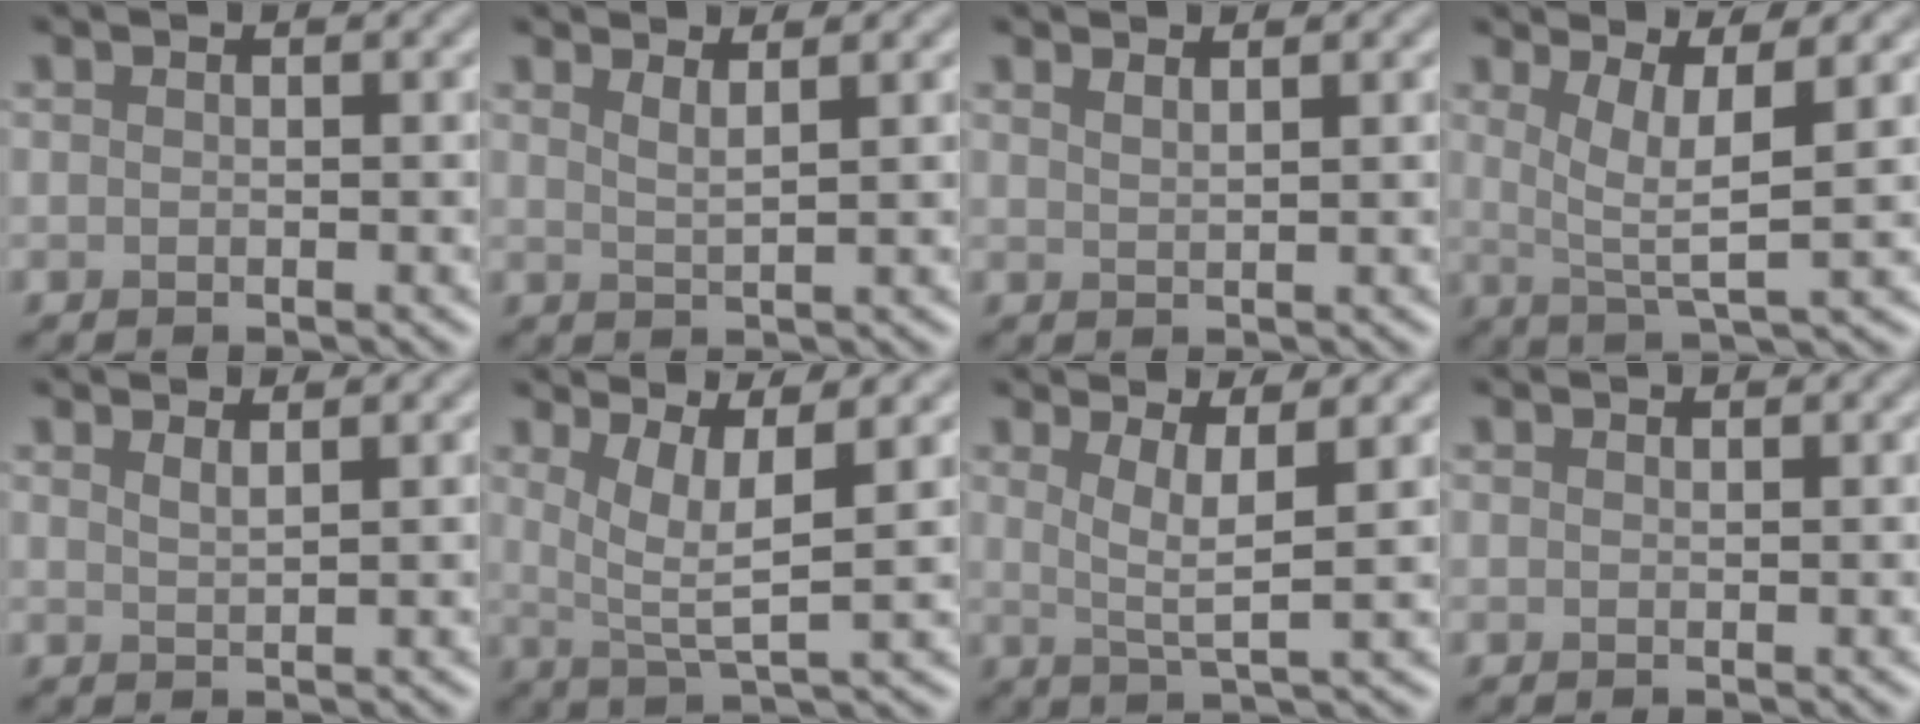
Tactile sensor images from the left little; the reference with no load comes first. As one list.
[{"total": 1.8, "force": [1.3, 0.5, 1.2], "torque": [-0.008, 0.000, 0.017]}, {"total": 1.3, "force": [1.0, 0.4, 0.7], "torque": [-0.002, 0.000, 0.011]}, {"total": 4.6, "force": [1.4, 0.9, 4.3], "torque": [-0.073, -0.005, 0.028]}, {"total": 1.3, "force": [1.0, 0.4, 0.7], "torque": [-0.005, 0.001, 0.015]}, {"total": 4.6, "force": [1.7, 1.0, 4.2], "torque": [-0.074, -0.005, 0.033]}, {"total": 3.5, "force": [1.2, 0.6, 3.2], "torque": [-0.057, -0.008, 0.024]}, {"total": 0.0}]